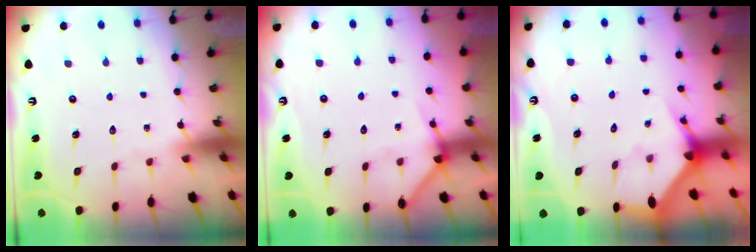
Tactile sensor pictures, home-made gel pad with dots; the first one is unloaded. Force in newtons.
{"total": 4.2, "press": 4.2, "slide": 0.3}
{"total": 3.0, "press": 3.0, "slide": 0.2}